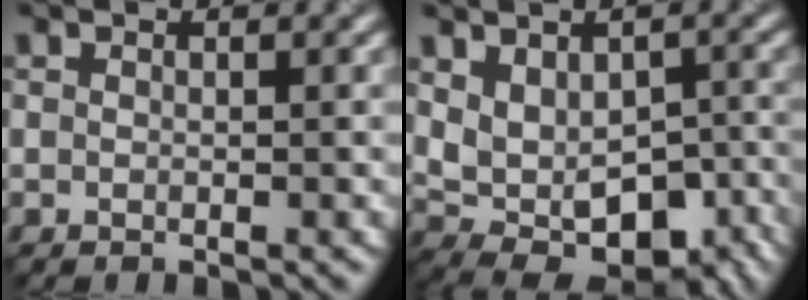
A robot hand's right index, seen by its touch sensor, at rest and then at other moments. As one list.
[{"total": 6.6, "force": [-1.0, 4.1, 5.1], "torque": [-0.090, -0.002, 0.002]}]